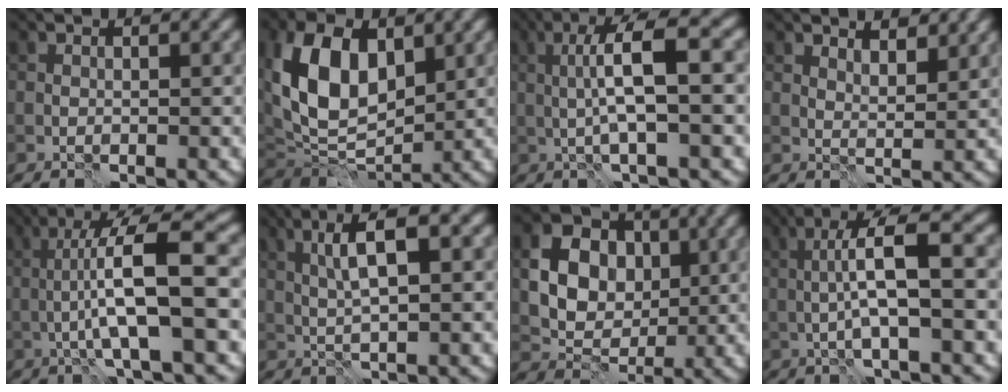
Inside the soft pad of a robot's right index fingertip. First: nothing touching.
{"total": 9.8, "force": [2.7, 6.3, 7.0], "torque": [-0.147, -0.002, 0.046]}
{"total": 6.0, "force": [0.7, 1.0, 5.9], "torque": [-0.107, 0.018, 0.009]}
{"total": 3.2, "force": [2.8, 1.0, 1.3], "torque": [-0.015, -0.006, 0.042]}
{"total": 8.8, "force": [-0.7, 1.4, 8.6], "torque": [-0.139, 0.021, -0.014]}
{"total": 5.0, "force": [1.5, 1.0, 4.7], "torque": [-0.089, 0.011, 0.029]}
{"total": 11.5, "force": [2.7, 9.9, 5.3], "torque": [-0.113, 0.022, 0.051]}
{"total": 6.6, "force": [0.2, 1.2, 6.5], "torque": [-0.112, 0.022, -0.001]}